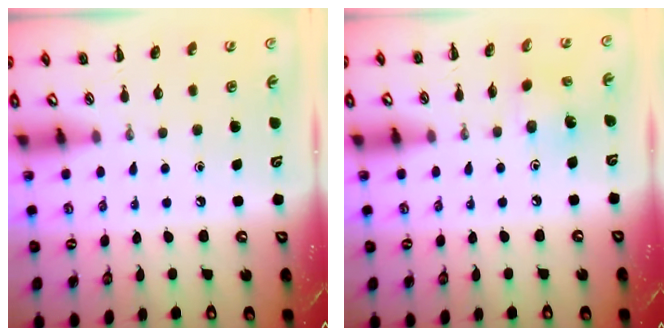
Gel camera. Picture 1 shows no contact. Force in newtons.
{"total": 1.8, "press": 1.7, "slide": 0.5}